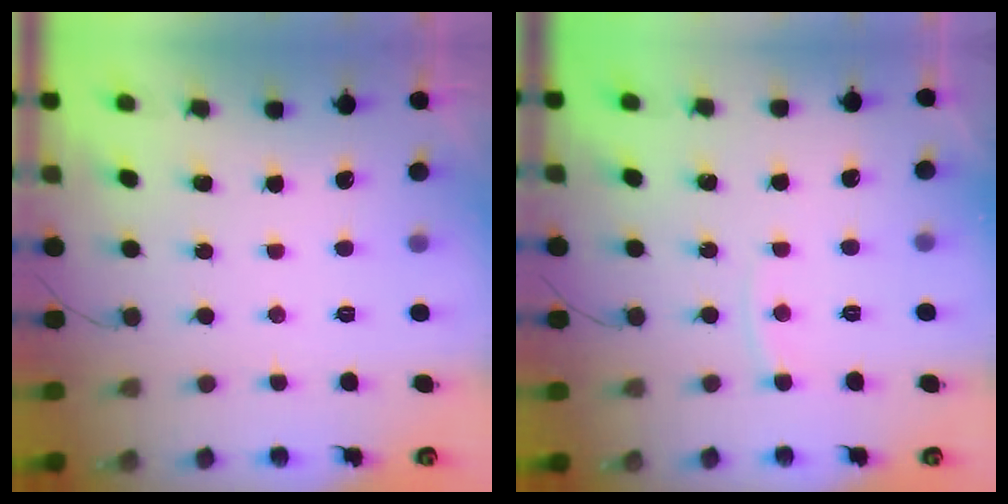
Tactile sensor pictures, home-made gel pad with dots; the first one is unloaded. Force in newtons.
{"total": 3.2, "press": 3.1, "slide": 0.4}